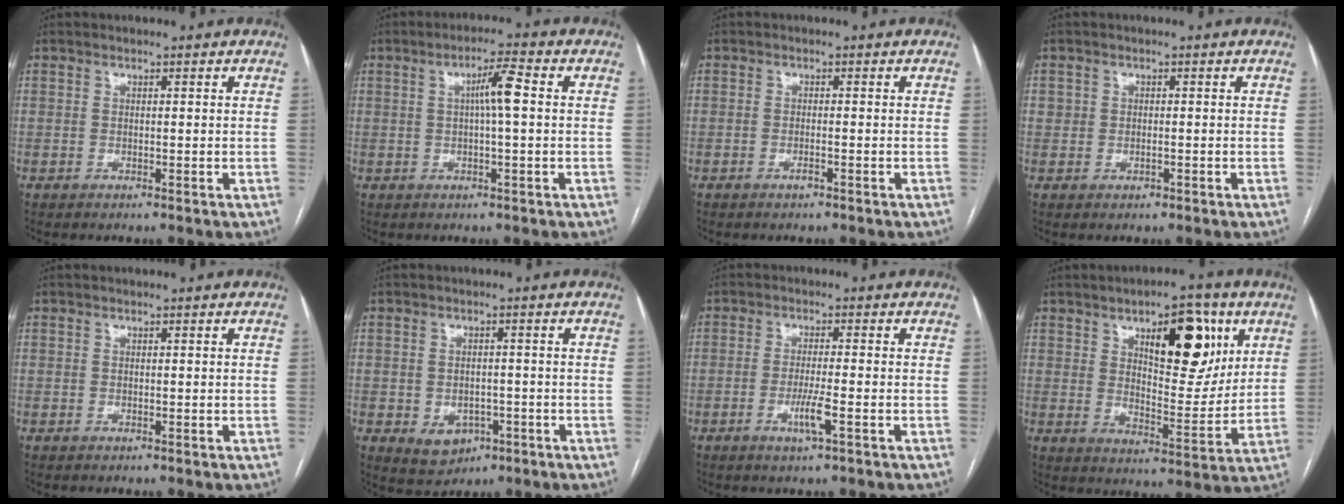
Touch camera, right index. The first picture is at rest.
{"total": 5.0, "force": [0.7, 0.5, 4.9], "torque": [-0.083, 0.014, 0.009]}
{"total": 0.7, "force": [-0.4, 0.0, 0.6], "torque": [-0.015, -0.001, -0.007]}
{"total": 1.5, "force": [0.0, 1.4, 0.5], "torque": [-0.011, 0.004, 0.005]}
{"total": 0.0}
{"total": 5.2, "force": [-1.9, 4.1, 2.6], "torque": [-0.034, 0.004, -0.013]}
{"total": 3.9, "force": [-1.5, -0.1, 3.6], "torque": [-0.072, -0.008, -0.028]}
{"total": 13.9, "force": [6.3, 5.2, 11.2], "torque": [-0.154, 0.002, 0.100]}